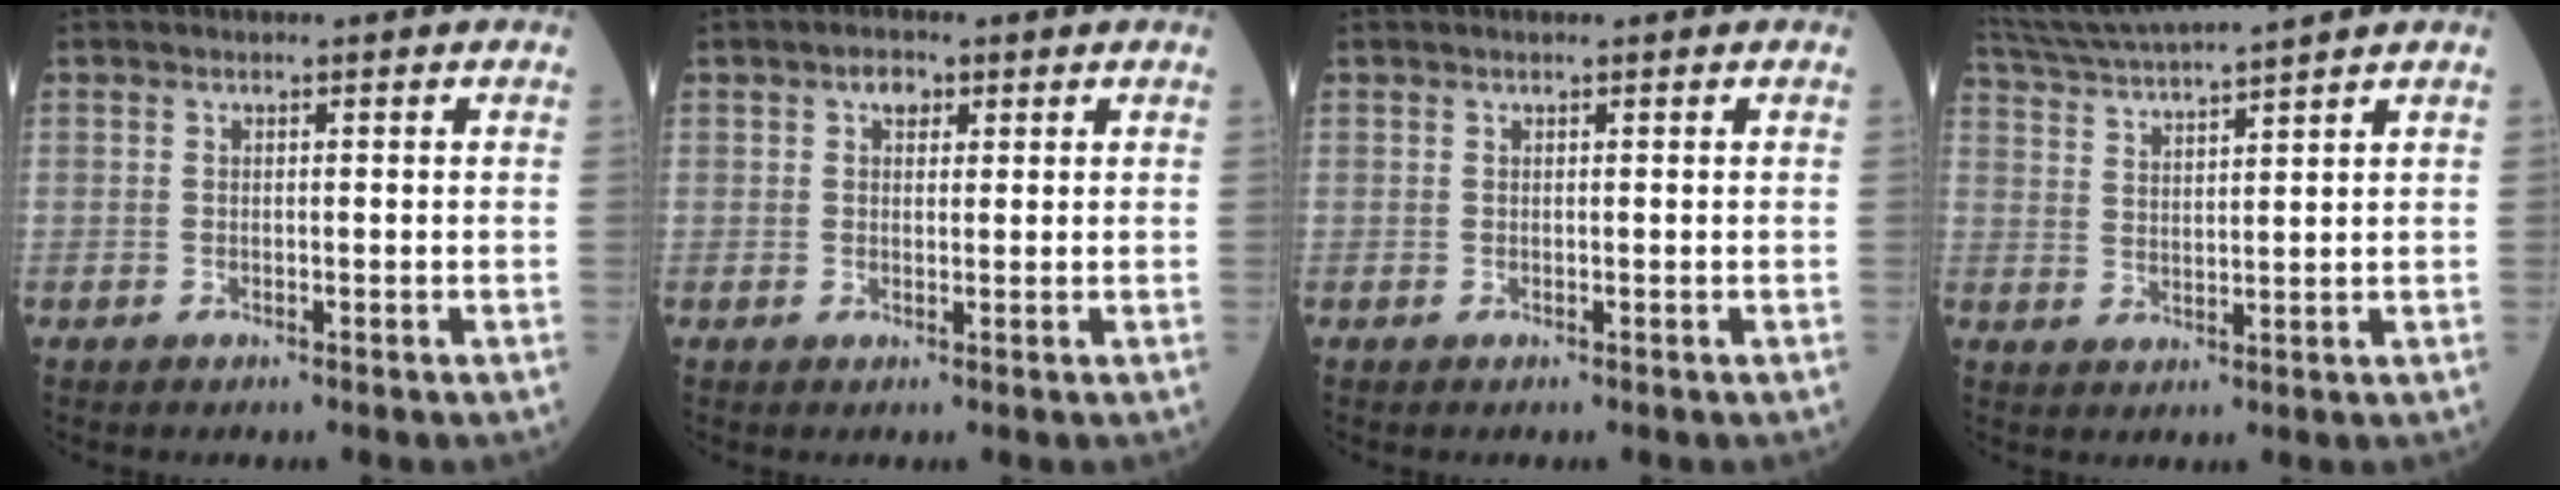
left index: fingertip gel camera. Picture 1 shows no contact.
{"total": 2.2, "force": [1.1, 1.3, 1.3], "torque": [-0.024, 0.009, 0.017]}
{"total": 0.0}
{"total": 11.2, "force": [10.2, -1.8, 4.4], "torque": [-0.087, 0.014, 0.173]}